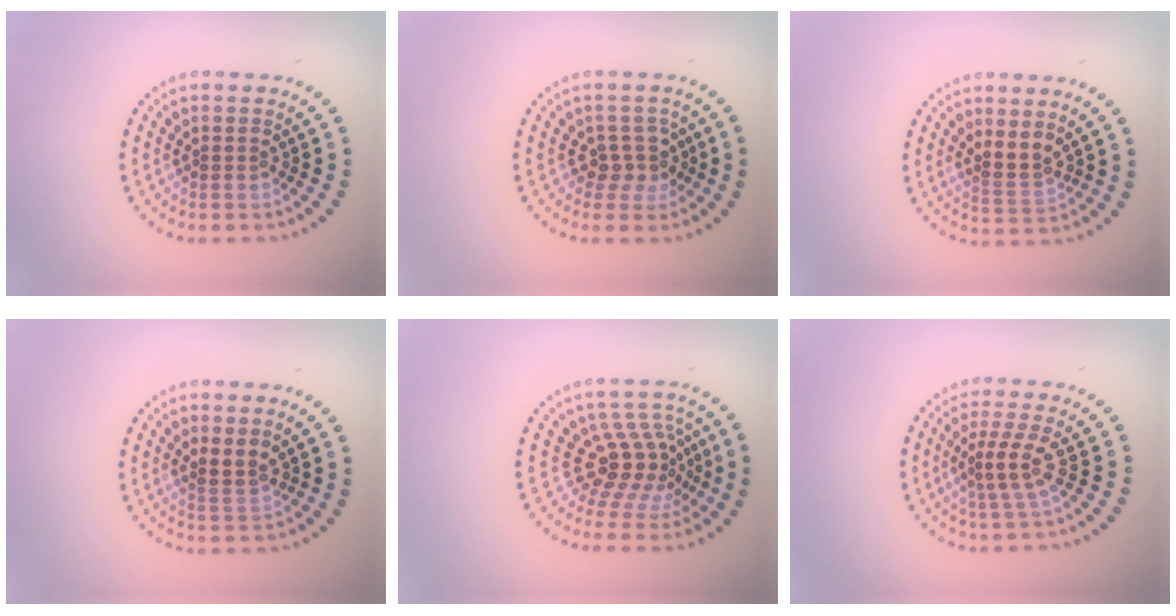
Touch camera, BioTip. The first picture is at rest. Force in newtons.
{"total": 2.5, "press": 1.9, "slide": 1.6}
{"total": 2.0, "press": 1.8, "slide": 1.0}
{"total": 1.8, "press": 1.6, "slide": 0.9}
{"total": 4.3, "press": 3.0, "slide": 3.1}
{"total": 2.8, "press": 2.1, "slide": 1.9}